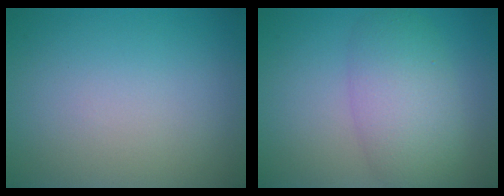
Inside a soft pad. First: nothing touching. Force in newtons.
{"total": 5.6, "press": 5.6, "slide": 0.1}